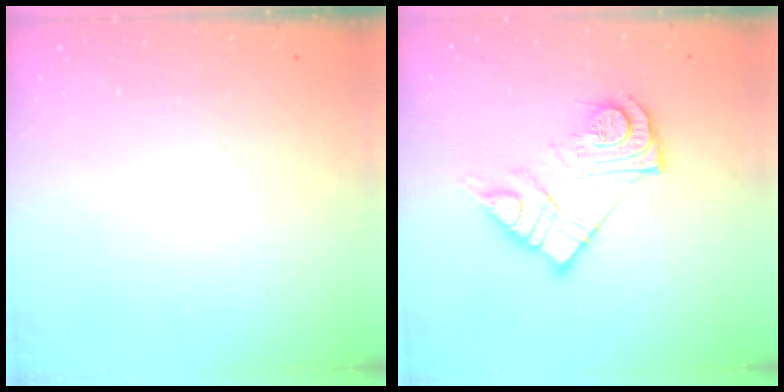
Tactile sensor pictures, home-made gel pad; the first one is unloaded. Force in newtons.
{"total": 16.4, "press": 16.3, "slide": 1.4}